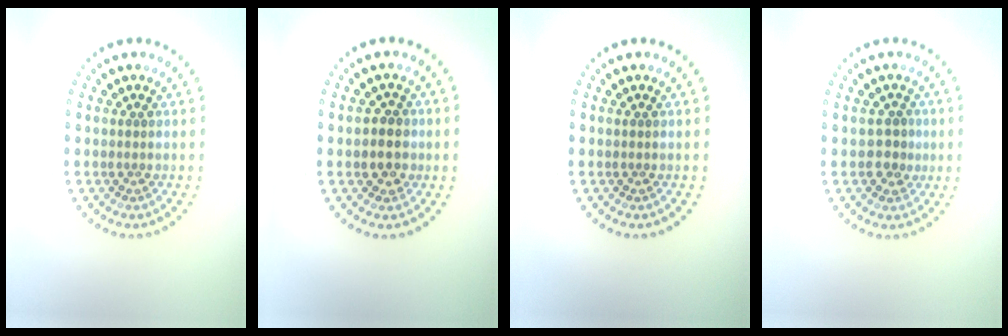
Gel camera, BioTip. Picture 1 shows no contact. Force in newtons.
{"total": 2.0, "press": 1.9, "slide": 0.6}
{"total": 0.0}
{"total": 1.9, "press": 1.8, "slide": 0.6}